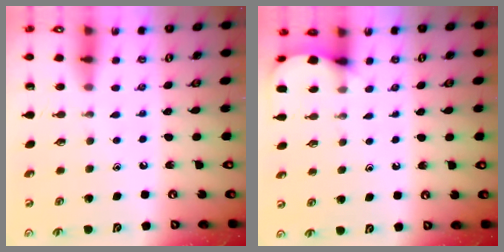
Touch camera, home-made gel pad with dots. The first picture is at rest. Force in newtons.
{"total": 4.6, "press": 4.5, "slide": 0.5}